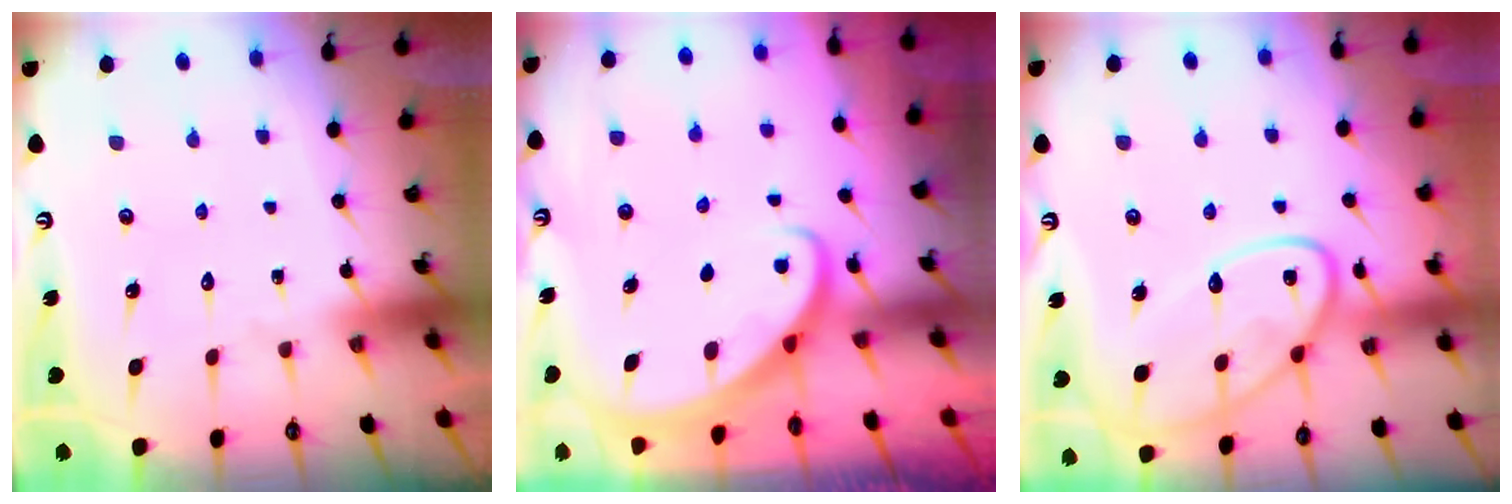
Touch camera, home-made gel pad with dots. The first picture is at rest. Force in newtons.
{"total": 2.7, "press": 2.7, "slide": 0.2}
{"total": 14.6, "press": 14.6, "slide": 1.3}